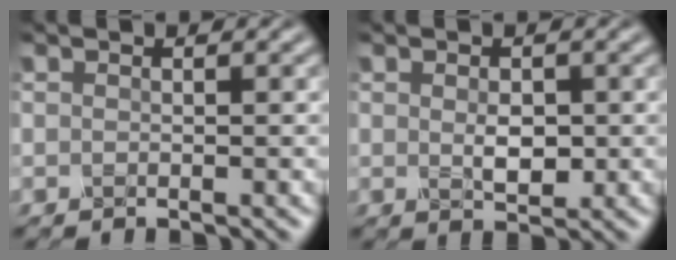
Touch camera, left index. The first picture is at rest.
{"total": 2.2, "force": [0.0, 1.3, 1.8], "torque": [-0.033, -0.005, 0.002]}